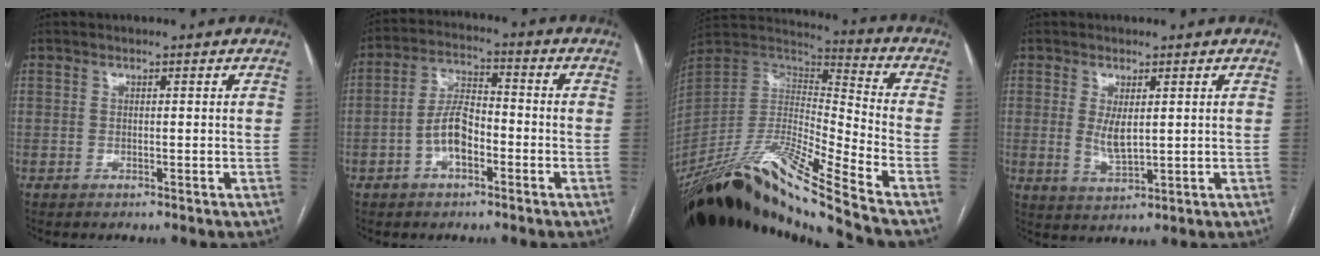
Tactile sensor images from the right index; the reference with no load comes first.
{"total": 7.1, "force": [-2.5, 3.1, 5.8], "torque": [-0.122, 0.018, -0.048]}
{"total": 24.9, "force": [-19.3, -0.9, 15.7], "torque": [-0.314, -0.021, -0.358]}
{"total": 4.0, "force": [0.7, 1.2, 3.7], "torque": [-0.076, -0.013, 0.019]}